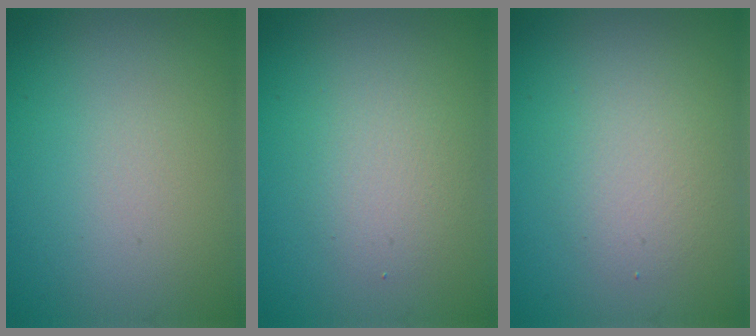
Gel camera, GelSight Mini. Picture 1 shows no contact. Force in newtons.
{"total": 2.4, "press": 2.4, "slide": 0.2}
{"total": 2.6, "press": 2.6, "slide": 0.2}